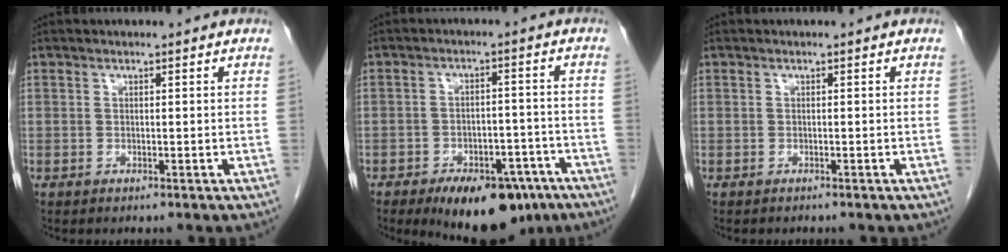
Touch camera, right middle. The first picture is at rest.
{"total": 13.7, "force": [-9.2, 6.3, 7.9], "torque": [-0.102, 0.008, -0.131]}
{"total": 0.9, "force": [-0.9, 0.3, 0.2], "torque": [-0.013, -0.001, -0.012]}